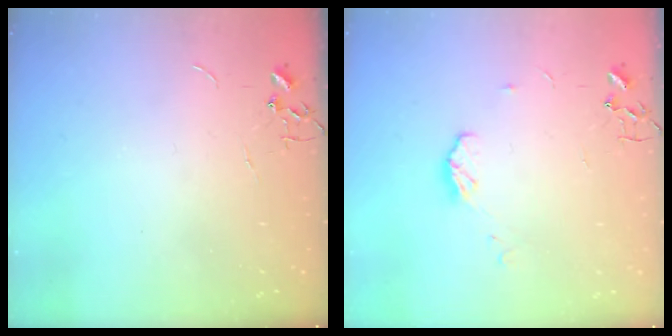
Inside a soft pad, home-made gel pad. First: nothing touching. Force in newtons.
{"total": 6.5, "press": 6.4, "slide": 0.4}